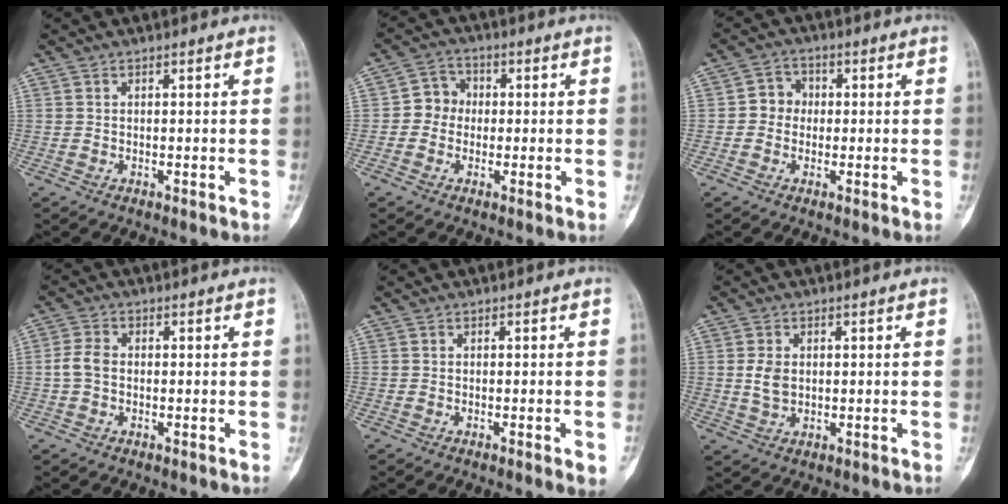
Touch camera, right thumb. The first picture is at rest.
{"total": 4.9, "force": [-0.4, 4.5, 2.0], "torque": [-0.005, 0.014, -0.020]}
{"total": 4.1, "force": [-0.1, 3.8, 1.7], "torque": [-0.001, 0.011, -0.013]}
{"total": 3.6, "force": [-0.3, 2.5, 2.5], "torque": [-0.054, 0.008, -0.013]}
{"total": 2.2, "force": [-0.8, 0.3, 2.0], "torque": [-0.025, -0.002, -0.009]}
{"total": 3.7, "force": [0.3, 2.6, 2.7], "torque": [-0.047, -0.001, 0.011]}